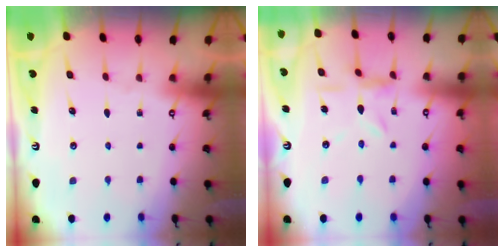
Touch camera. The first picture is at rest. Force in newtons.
{"total": 6.9, "press": 6.9, "slide": 0.7}